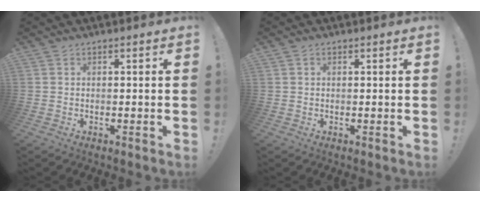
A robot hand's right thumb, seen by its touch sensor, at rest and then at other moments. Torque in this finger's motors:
{"motor_torque": [-0.03, -0.13, 0.19, 0.06, 0.08]}